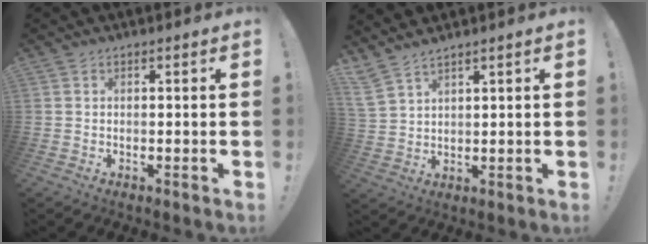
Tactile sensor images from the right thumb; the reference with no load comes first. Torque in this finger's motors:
{"motor_torque": [0.15, 1.85, 0.21, 0.20, 0.07]}